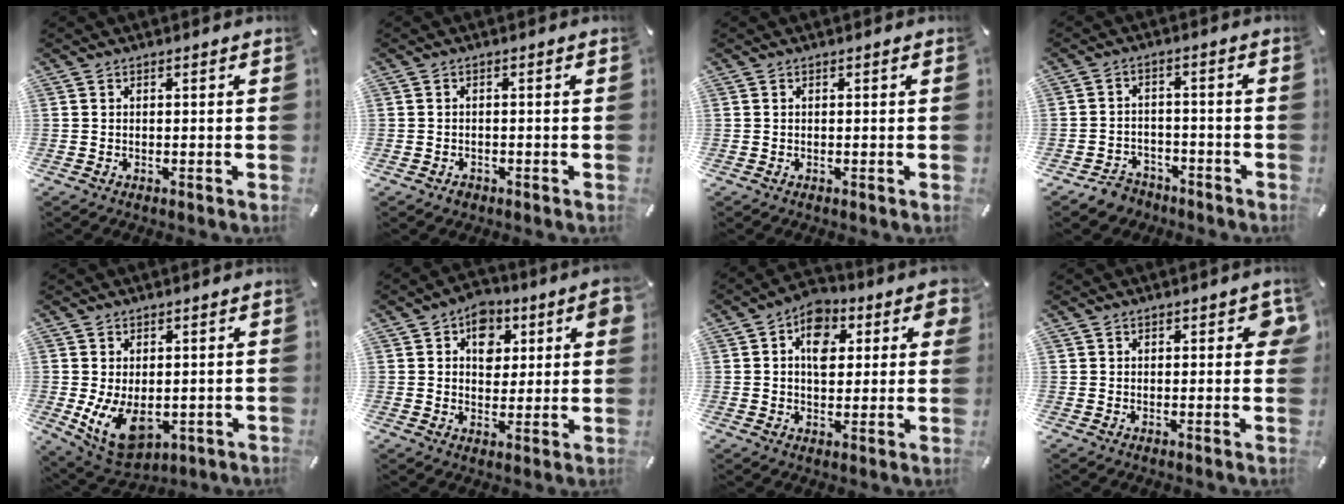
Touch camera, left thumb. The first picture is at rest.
{"total": 1.3, "force": [-0.8, 0.9, 0.5], "torque": [-0.010, 0.003, -0.017]}
{"total": 0.0}
{"total": 5.0, "force": [-3.7, 3.2, 1.2], "torque": [-0.019, 0.024, -0.068]}
{"total": 9.7, "force": [-0.6, 6.5, 7.1], "torque": [-0.140, -0.010, -0.002]}
{"total": 8.1, "force": [3.4, 5.8, 4.5], "torque": [-0.046, -0.013, 0.053]}
{"total": 9.9, "force": [3.4, 6.9, 6.2], "torque": [-0.070, -0.016, 0.053]}
{"total": 3.7, "force": [1.5, 2.1, 2.7], "torque": [-0.030, -0.001, 0.021]}